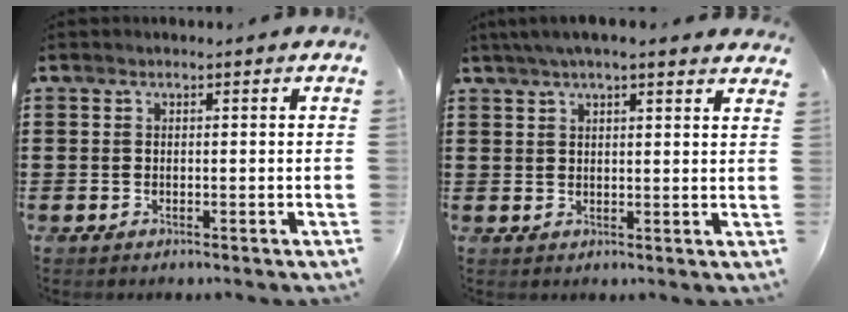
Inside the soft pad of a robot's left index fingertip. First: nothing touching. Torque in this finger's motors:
{"motor_torque": [2.14, 0.00, 0.84, 0.09]}